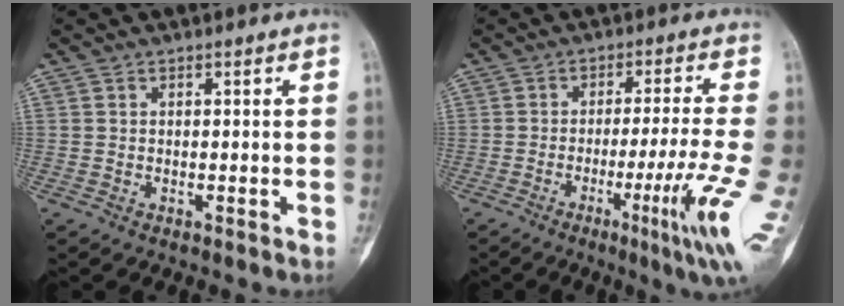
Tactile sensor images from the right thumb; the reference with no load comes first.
{"total": 12.3, "force": [-3.9, -0.3, 11.6], "torque": [-0.184, -0.010, -0.062]}